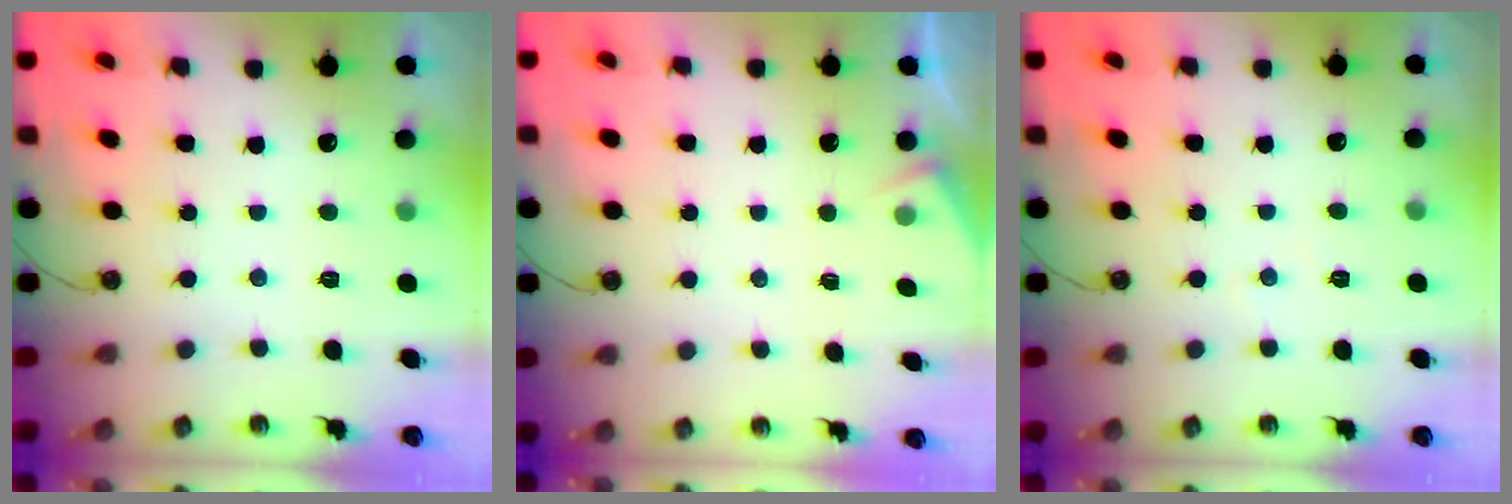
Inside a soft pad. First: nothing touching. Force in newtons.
{"total": 3.4, "press": 3.4, "slide": 0.5}
{"total": 2.9, "press": 2.8, "slide": 0.7}